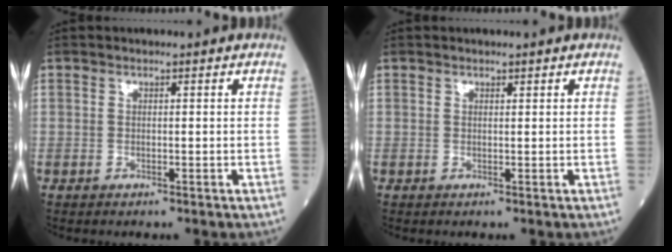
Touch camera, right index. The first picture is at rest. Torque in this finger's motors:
{"motor_torque": [-0.05, 0.02, -0.08, -0.01]}